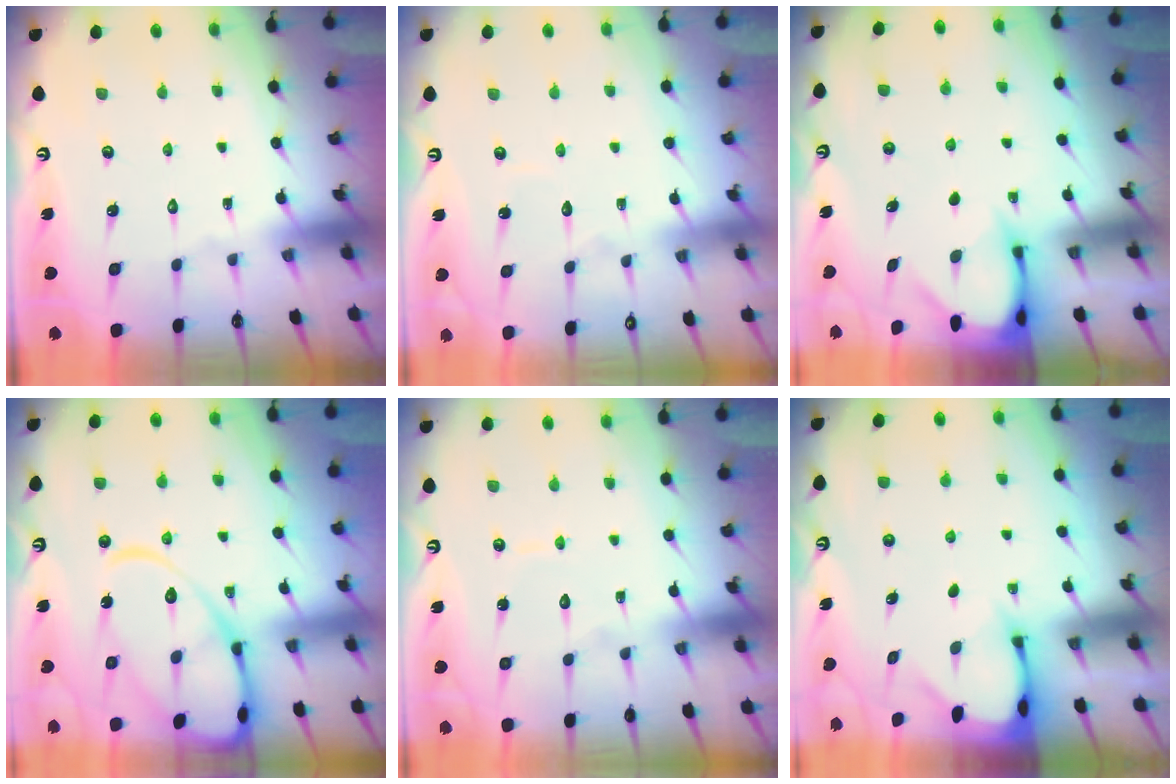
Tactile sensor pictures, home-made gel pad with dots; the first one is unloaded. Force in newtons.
{"total": 2.8, "press": 2.8, "slide": 0.3}
{"total": 3.3, "press": 3.3, "slide": 0.3}
{"total": 15.7, "press": 15.6, "slide": 1.7}
{"total": 4.9, "press": 4.9, "slide": 0.3}
{"total": 2.4, "press": 2.4, "slide": 0.1}